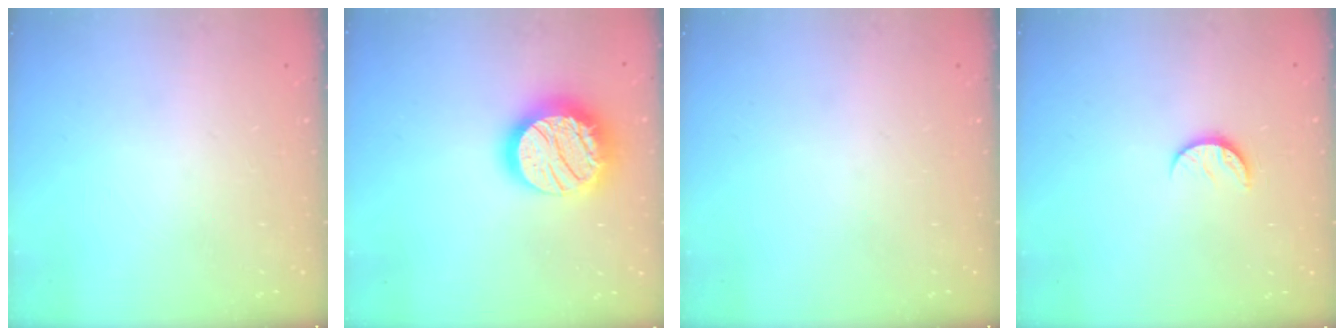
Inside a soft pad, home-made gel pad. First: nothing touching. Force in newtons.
{"total": 21.5, "press": 21.4, "slide": 1.6}
{"total": 0.0}
{"total": 6.1, "press": 6.1, "slide": 0.6}